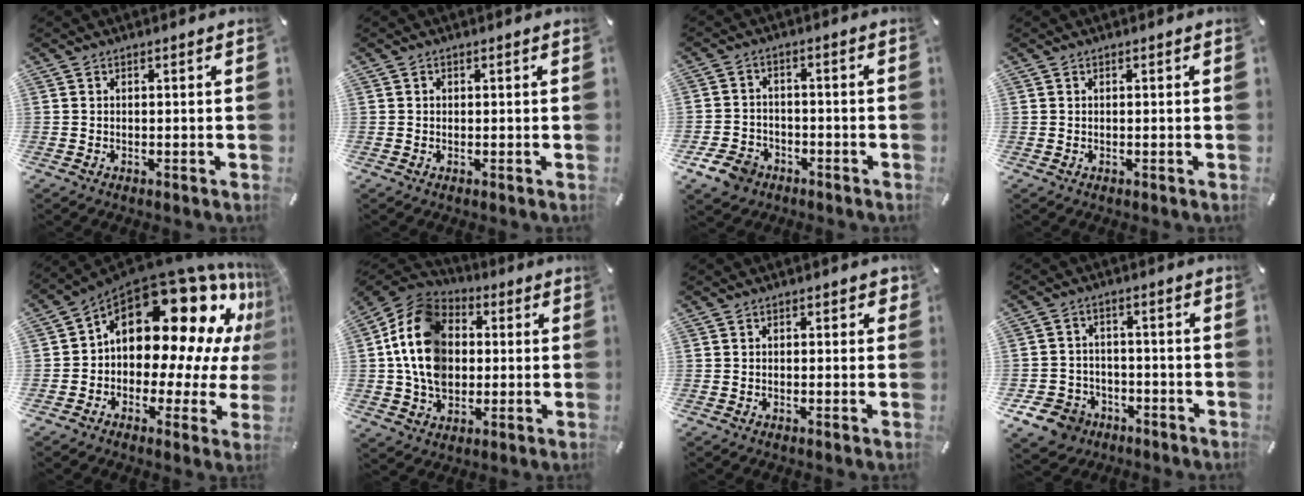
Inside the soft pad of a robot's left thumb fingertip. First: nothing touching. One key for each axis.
{"total": 0.5, "fx": 0.0, "fy": 0.5, "fz": 0.2, "tx": -0.002, "ty": 0.003, "tz": -0.001}
{"total": 7.1, "fx": -4.1, "fy": 5.3, "fz": 2.3, "tx": -0.057, "ty": 0.025, "tz": -0.078}
{"total": 0.0}
{"total": 22.0, "fx": 10.2, "fy": 12.5, "fz": 14.9, "tx": -0.230, "ty": -0.089, "tz": 0.177}
{"total": 15.3, "fx": 0.4, "fy": 12.3, "fz": 9.1, "tx": -0.210, "ty": 0.010, "tz": 0.007}
{"total": 1.2, "fx": -0.1, "fy": 0.9, "fz": 0.7, "tx": 0.001, "ty": 0.000, "tz": -0.007}
{"total": 8.5, "fx": -4.7, "fy": 6.7, "fz": 2.3, "tx": -0.062, "ty": 0.039, "tz": -0.086}